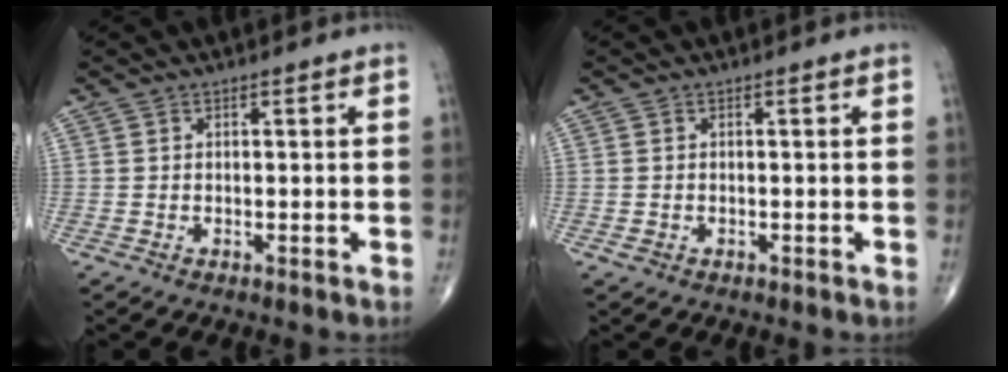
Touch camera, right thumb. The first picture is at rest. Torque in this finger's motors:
{"motor_torque": [0.33, 0.22, -0.15, -0.08, 0.00]}